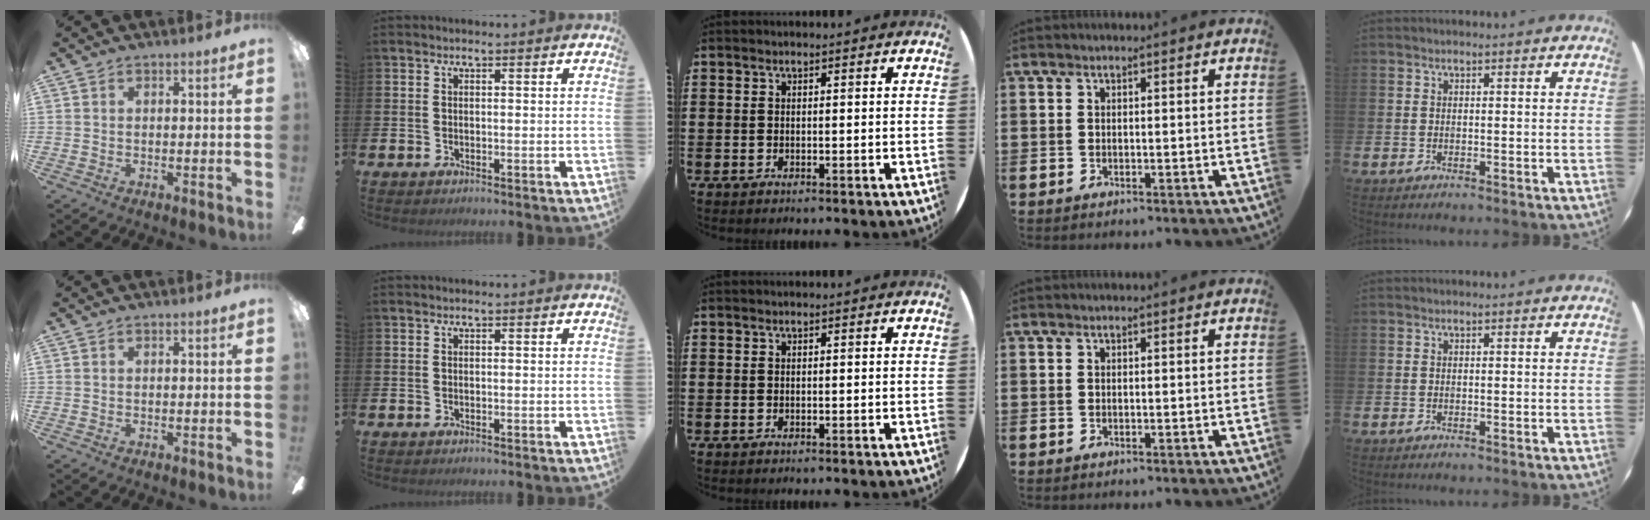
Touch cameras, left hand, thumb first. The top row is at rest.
{}